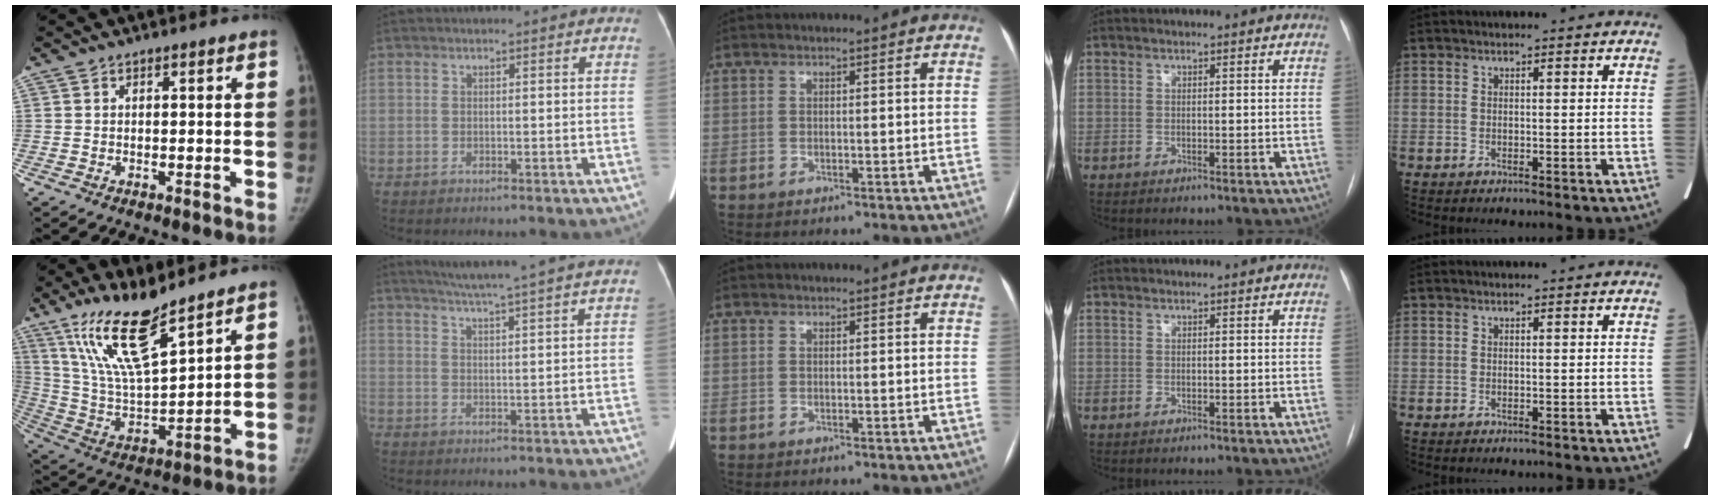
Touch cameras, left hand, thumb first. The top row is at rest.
{"thumb": {"total": 16.8, "force": [11.9, 3.8, 11.3], "torque": [-0.197, -0.068, 0.240]}, "index": {"total": 15.7, "force": [13.7, -1.2, 7.6], "torque": [-0.126, 0.000, 0.174]}, "middle": {"total": 1.4, "force": [-0.7, -0.9, -0.8], "torque": [0.015, -0.008, -0.011]}}